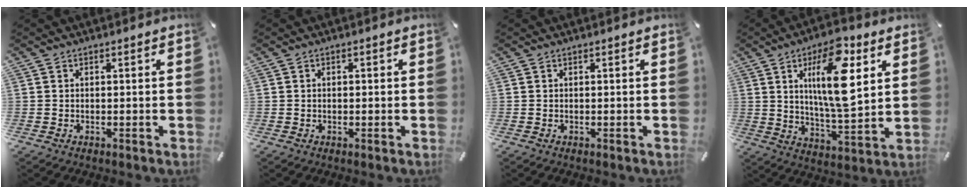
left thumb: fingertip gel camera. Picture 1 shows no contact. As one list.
[{"total": 0.6, "force": [-0.2, 0.4, 0.4], "torque": [-0.007, 0.001, -0.004]}, {"total": 0.0}, {"total": 16.9, "force": [6.0, 5.6, 14.7], "torque": [-0.270, -0.020, 0.089]}]